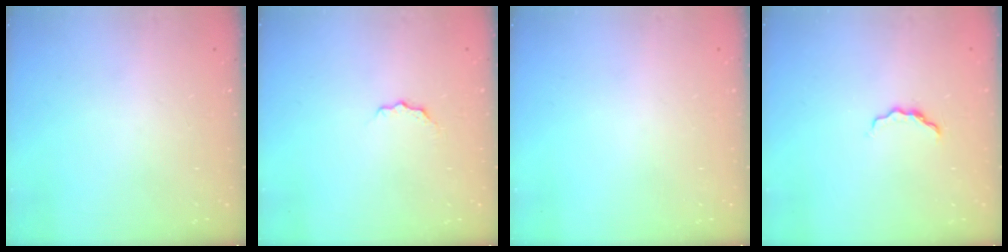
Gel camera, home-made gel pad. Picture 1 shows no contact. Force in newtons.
{"total": 3.2, "press": 3.2, "slide": 0.4}
{"total": 0.0}
{"total": 4.1, "press": 4.0, "slide": 0.6}